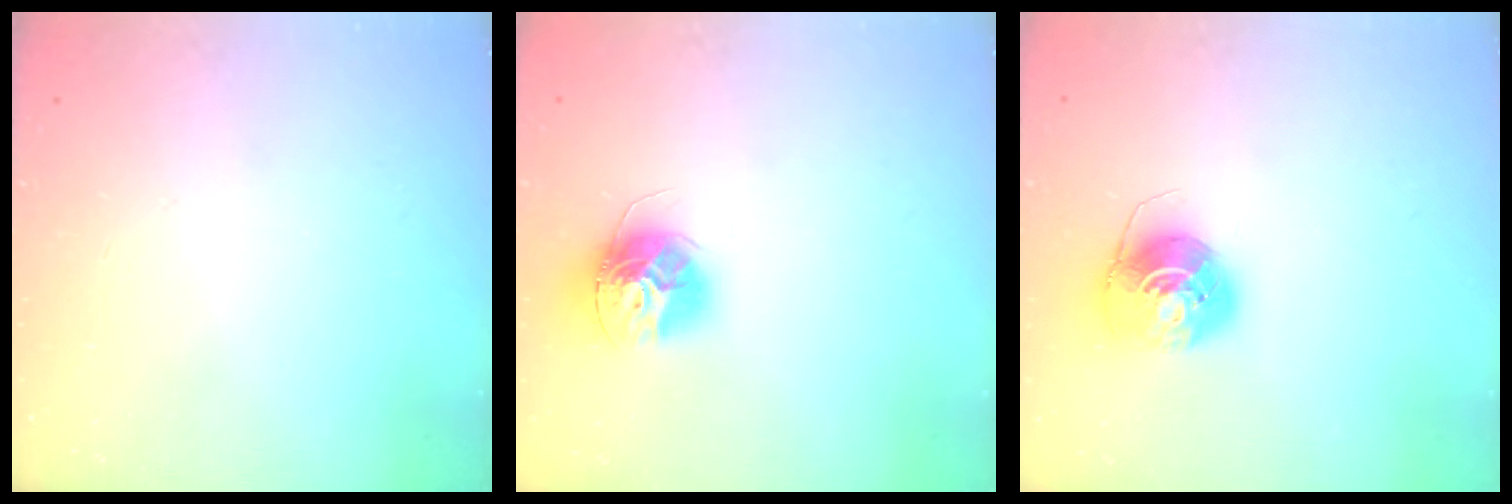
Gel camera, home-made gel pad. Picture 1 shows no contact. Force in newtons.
{"total": 12.2, "press": 12.2, "slide": 0.4}
{"total": 8.1, "press": 8.1, "slide": 0.5}